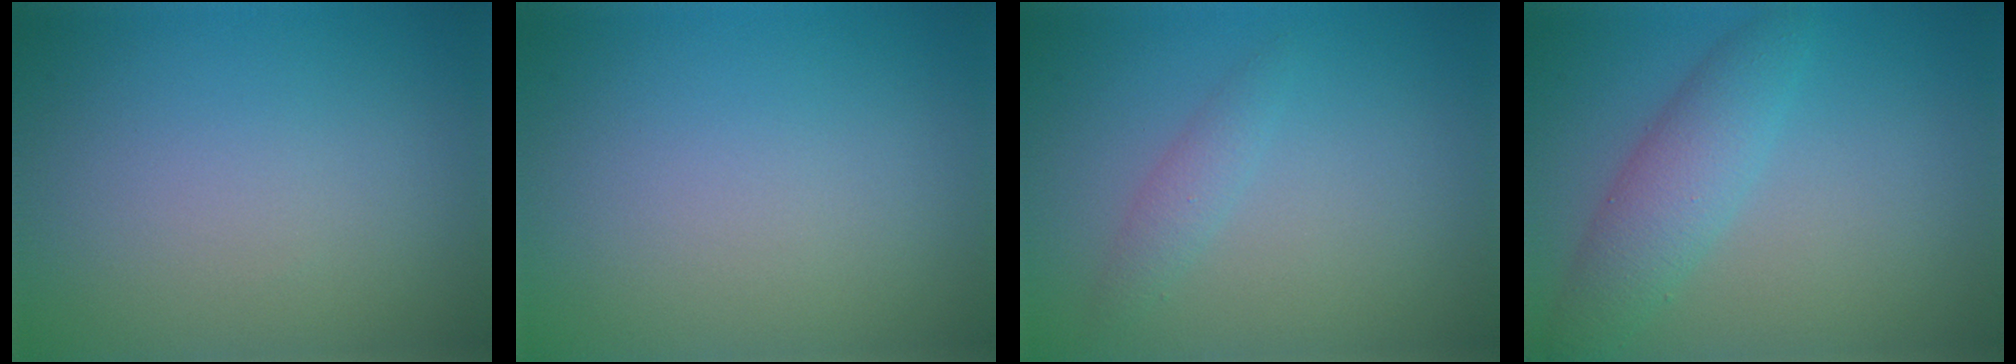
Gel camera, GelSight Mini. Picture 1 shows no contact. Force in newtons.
{"total": 0.0}
{"total": 1.4, "press": 1.4, "slide": 0.0}
{"total": 3.8, "press": 3.8, "slide": 0.1}